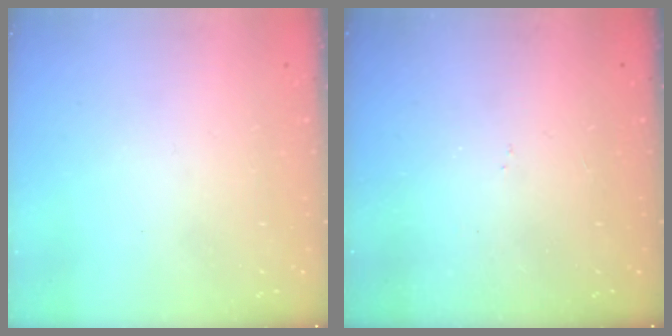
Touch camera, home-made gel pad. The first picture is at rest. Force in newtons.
{"total": 6.4, "press": 6.3, "slide": 0.8}